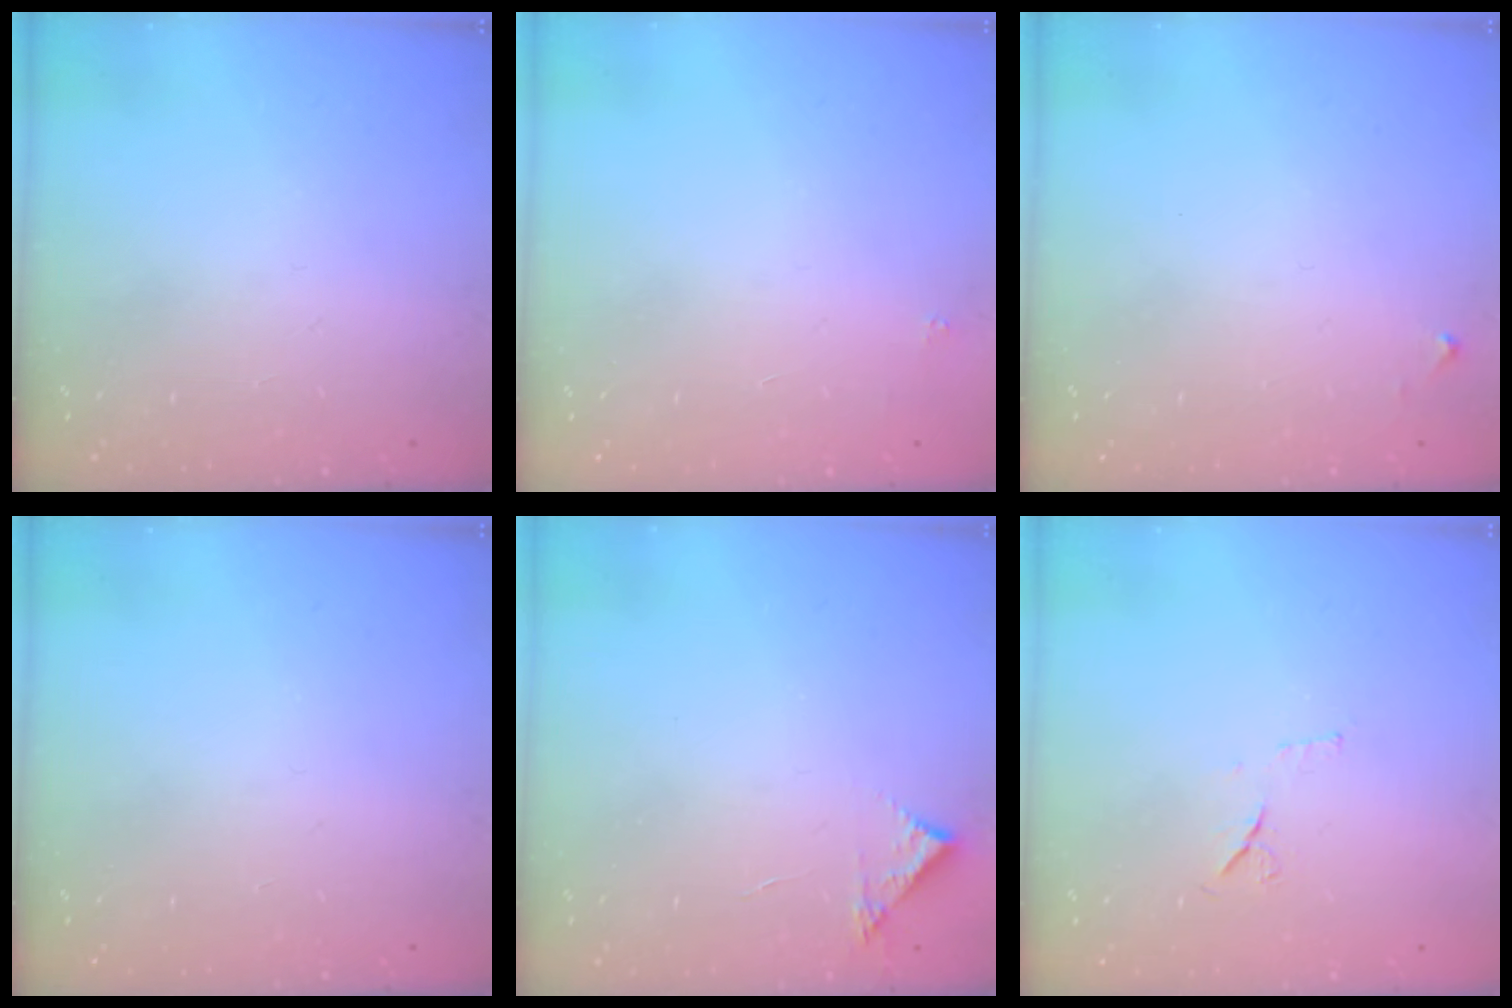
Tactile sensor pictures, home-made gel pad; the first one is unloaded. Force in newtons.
{"total": 1.8, "press": 1.7, "slide": 0.1}
{"total": 3.9, "press": 3.9, "slide": 0.6}
{"total": 0.0}
{"total": 3.6, "press": 3.6, "slide": 0.1}
{"total": 6.2, "press": 6.2, "slide": 0.9}